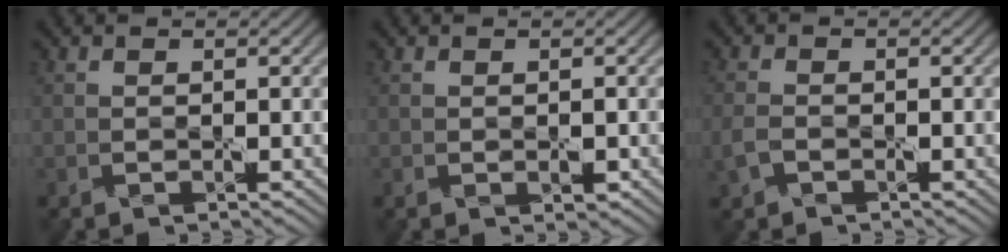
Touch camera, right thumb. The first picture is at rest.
{"total": 1.0, "force": [-0.1, 0.5, 0.8], "torque": [-0.011, -0.004, 0.001]}
{"total": 2.2, "force": [-0.9, 1.4, 1.4], "torque": [-0.039, -0.003, -0.022]}